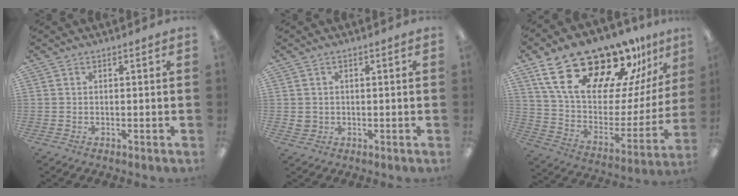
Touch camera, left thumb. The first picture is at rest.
{"total": 2.1, "force": [0.5, 2.0, 0.6], "torque": [-0.013, 0.004, 0.008]}
{"total": 25.9, "force": [19.3, 10.3, 13.8], "torque": [-0.225, -0.130, 0.344]}